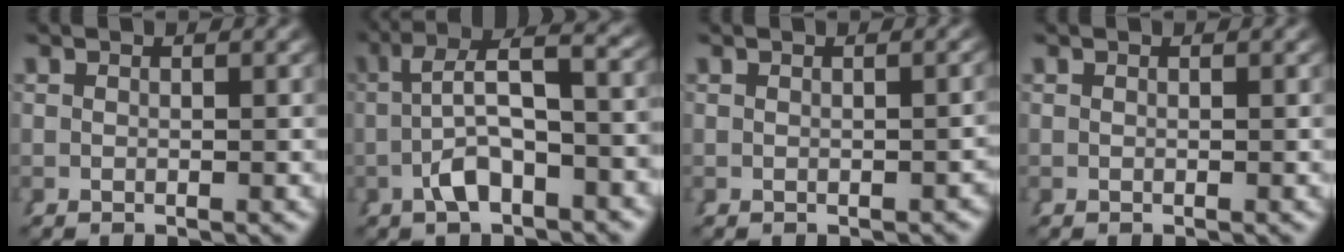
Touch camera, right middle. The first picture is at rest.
{"total": 6.8, "force": [0.3, 2.7, 6.2], "torque": [-0.086, 0.006, 0.008]}
{"total": 0.8, "force": [-0.7, 0.2, 0.3], "torque": [-0.004, 0.000, -0.009]}
{"total": 0.0}